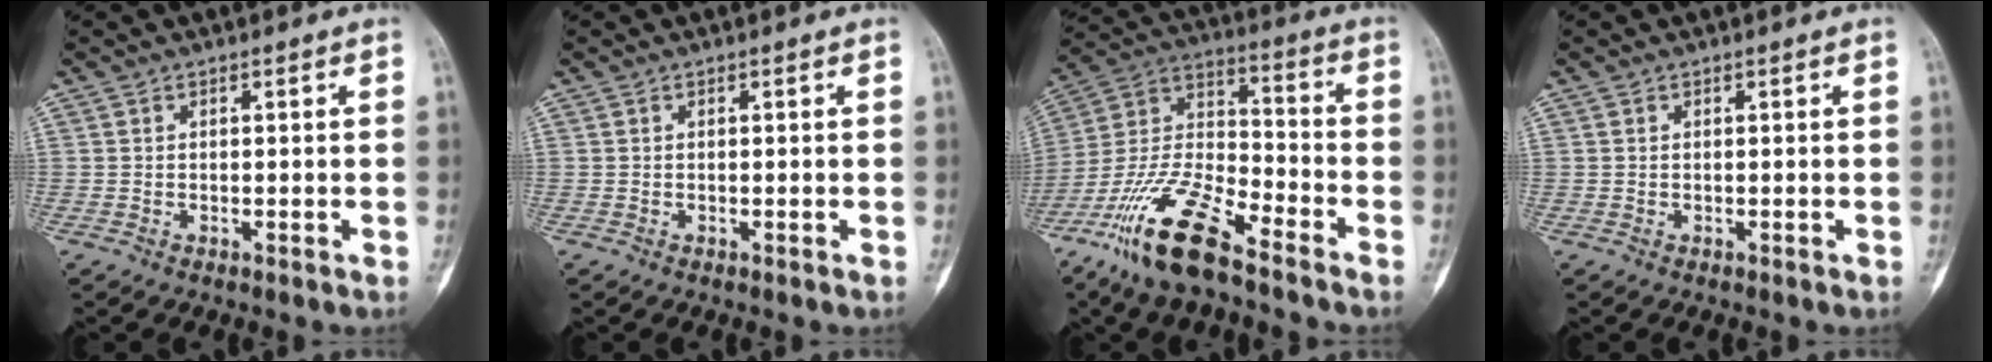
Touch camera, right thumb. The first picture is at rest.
{"total": 0.0}
{"total": 17.4, "force": [-11.8, 5.1, 11.6], "torque": [-0.231, 0.062, -0.225]}
{"total": 0.0}